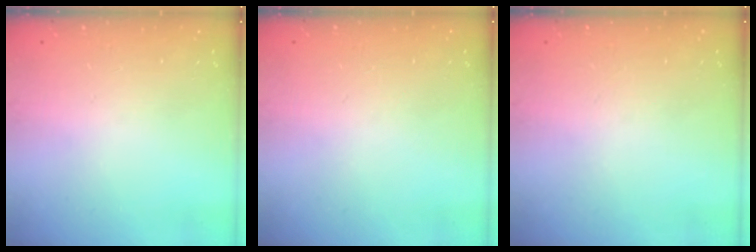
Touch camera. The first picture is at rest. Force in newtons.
{"total": 0.0}
{"total": 0.0}